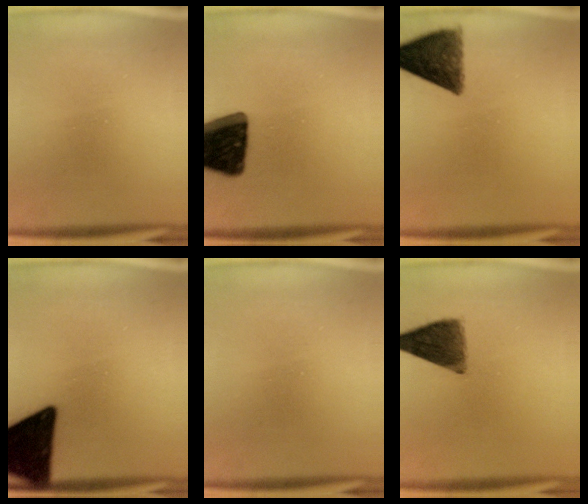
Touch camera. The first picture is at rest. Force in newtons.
{"total": 17.2}
{"total": 9.2}
{"total": 18.5}
{"total": 0.0}
{"total": 7.4}